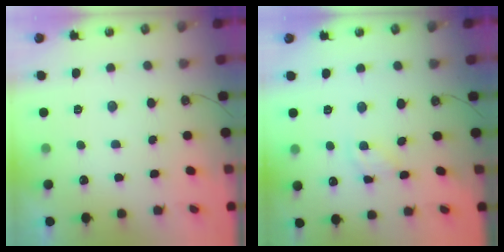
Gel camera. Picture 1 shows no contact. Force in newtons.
{"total": 2.9, "press": 2.9, "slide": 0.3}